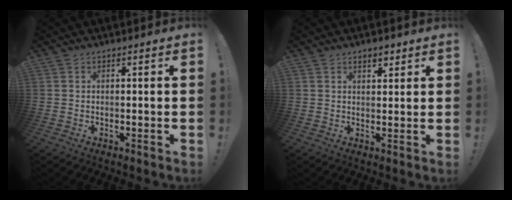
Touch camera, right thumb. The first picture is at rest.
{"total": 3.1, "force": [2.2, 1.6, 1.5], "torque": [-0.012, -0.010, 0.036]}